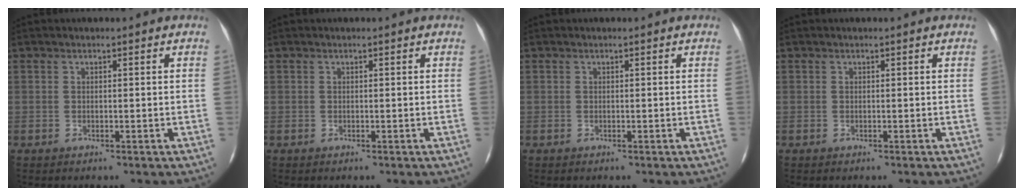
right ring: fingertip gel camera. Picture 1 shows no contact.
{"total": 0.0}
{"total": 0.0}
{"total": 0.0}